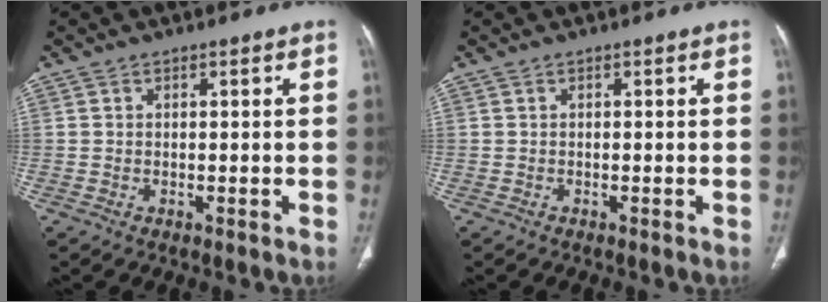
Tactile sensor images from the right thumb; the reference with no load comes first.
{"total": 0.0}